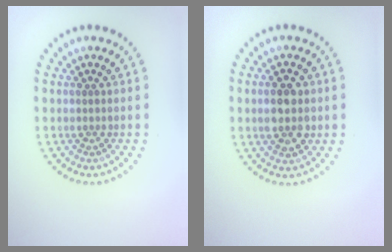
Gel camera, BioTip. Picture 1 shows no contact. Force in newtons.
{"total": 3.7, "press": 3.7, "slide": 0.2}